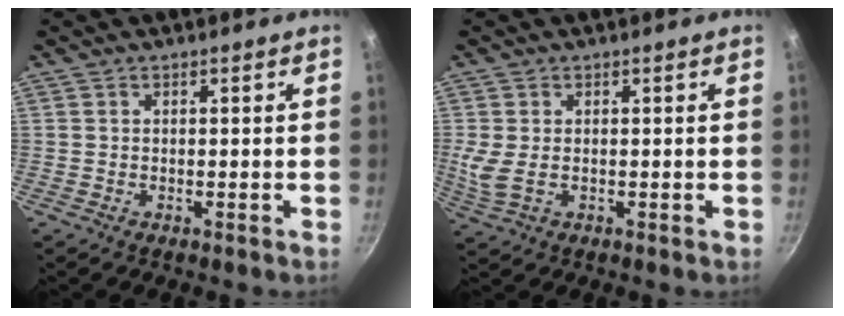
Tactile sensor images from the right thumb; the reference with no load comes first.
{"total": 4.6, "force": [0.0, 2.7, 3.7], "torque": [-0.071, -0.006, 0.005]}